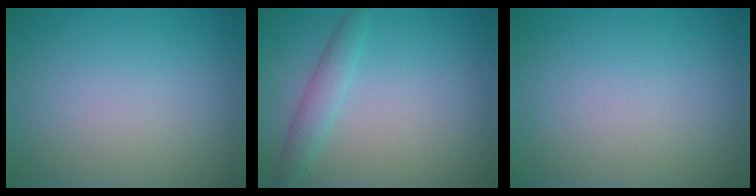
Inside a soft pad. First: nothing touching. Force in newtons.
{"total": 2.0, "press": 2.0, "slide": 0.3}
{"total": 0.0}